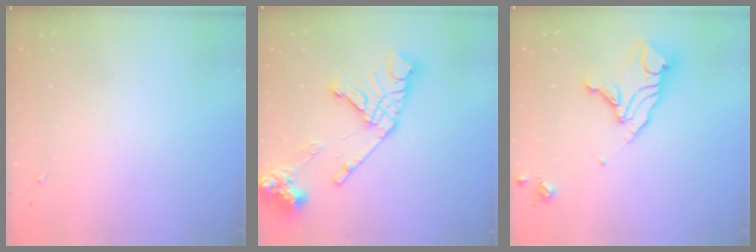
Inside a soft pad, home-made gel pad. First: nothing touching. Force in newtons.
{"total": 20.4, "press": 20.3, "slide": 2.5}
{"total": 14.3, "press": 14.3, "slide": 1.0}